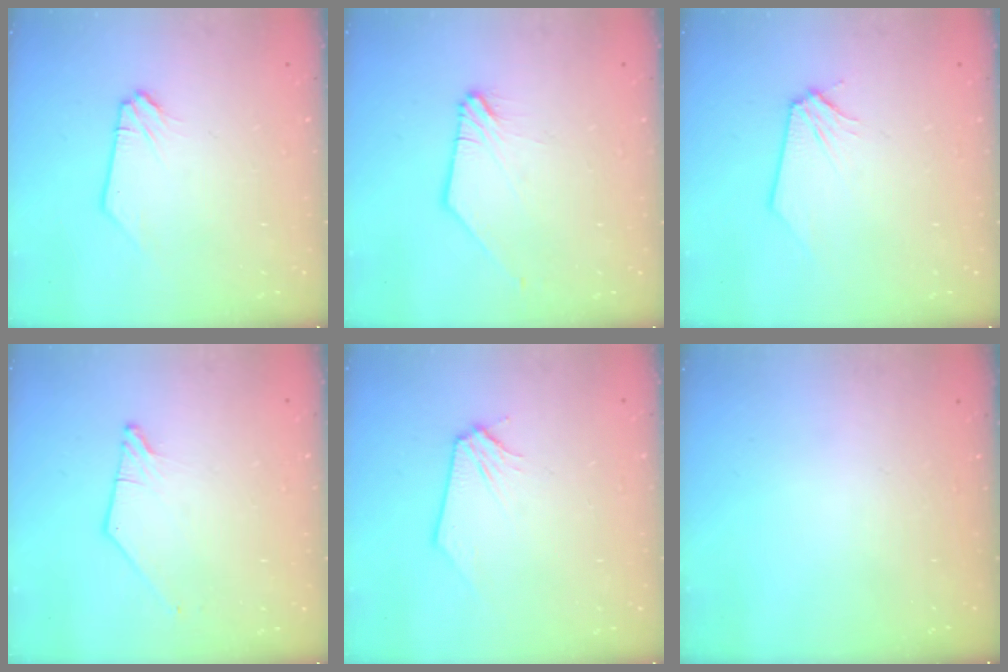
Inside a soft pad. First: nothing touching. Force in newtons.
{"total": 1.1, "press": 1.0, "slide": 0.3}
{"total": 0.0}
{"total": 1.3, "press": 1.3, "slide": 0.2}
{"total": 0.0}
{"total": 0.0}